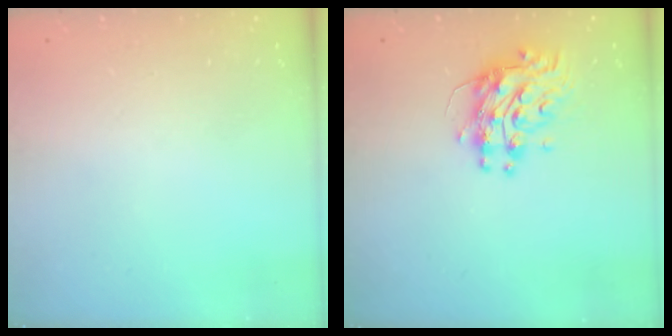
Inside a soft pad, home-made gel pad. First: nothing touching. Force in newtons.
{"total": 10.4, "press": 10.4, "slide": 1.0}